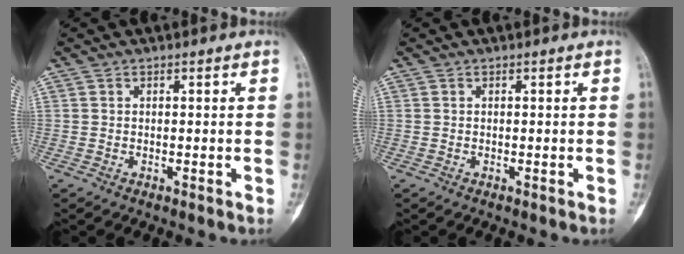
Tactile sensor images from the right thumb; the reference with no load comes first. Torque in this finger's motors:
{"motor_torque": [0.01, 0.00, 0.00, 0.00, 0.00]}